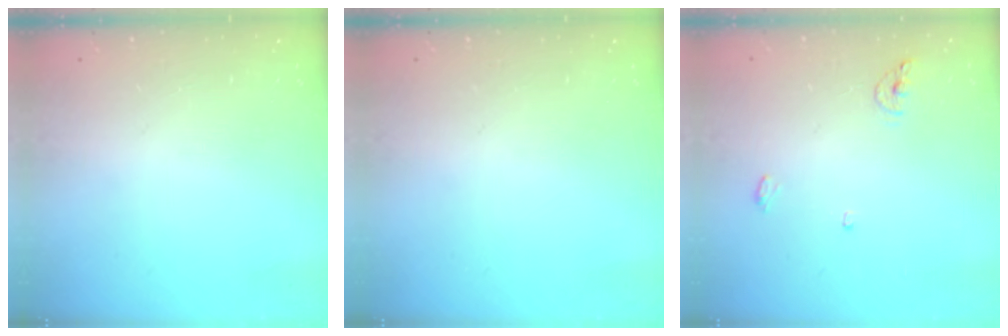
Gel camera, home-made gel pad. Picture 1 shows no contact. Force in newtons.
{"total": 0.0}
{"total": 5.7, "press": 5.7, "slide": 0.9}